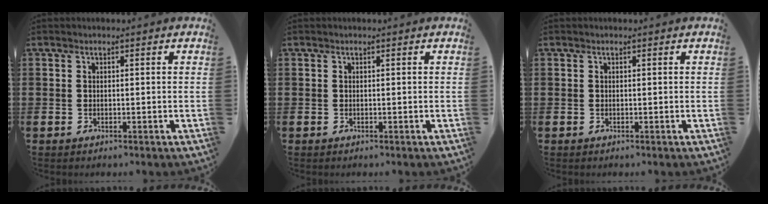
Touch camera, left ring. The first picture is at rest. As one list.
[{"total": 0.0}, {"total": 0.0}]